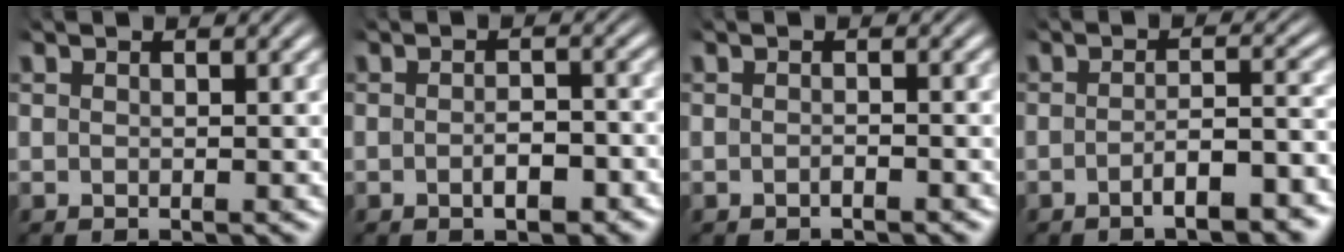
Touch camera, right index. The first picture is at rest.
{"total": 2.2, "force": [-1.4, 0.9, 1.5], "torque": [-0.018, 0.004, -0.026]}
{"total": 0.8, "force": [-0.8, -0.1, 0.1], "torque": [-0.003, 0.001, -0.014]}
{"total": 3.8, "force": [-3.0, 0.4, 2.3], "torque": [-0.032, -0.006, -0.048]}